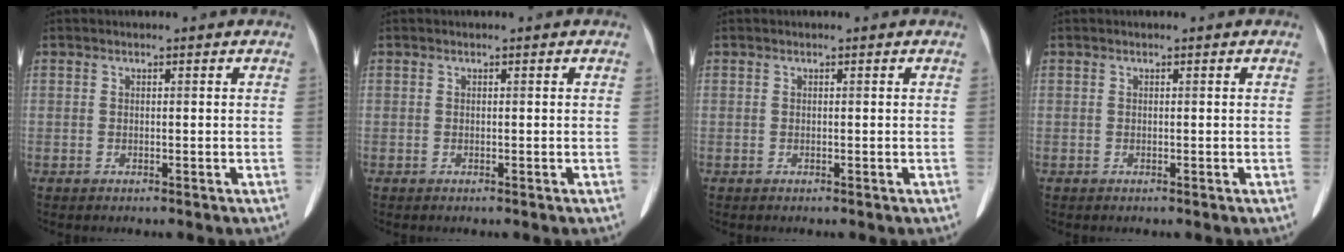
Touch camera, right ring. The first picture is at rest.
{"total": 0.0}
{"total": 0.0}
{"total": 0.0}